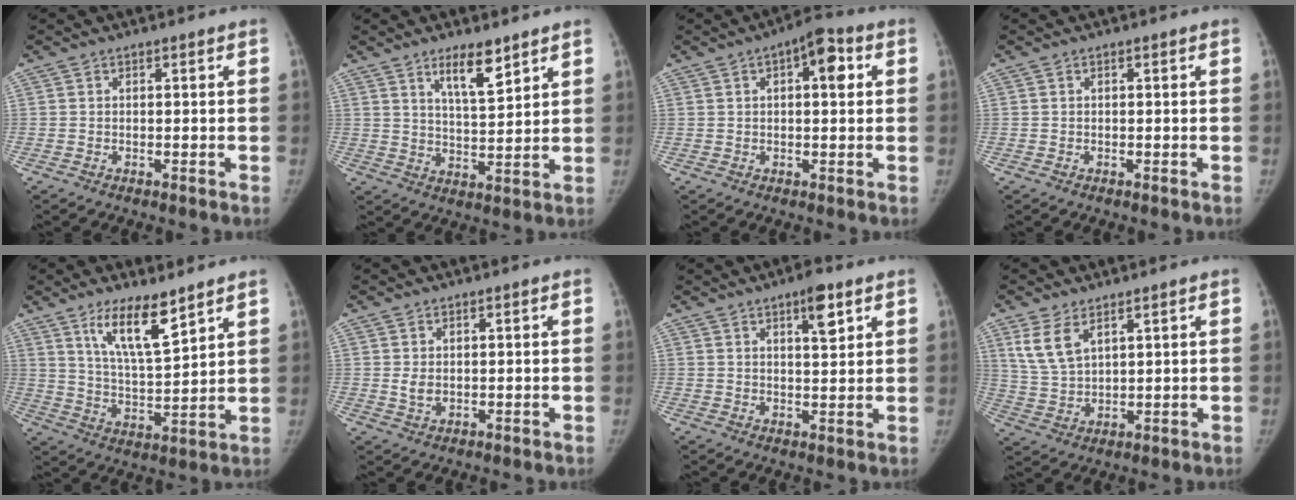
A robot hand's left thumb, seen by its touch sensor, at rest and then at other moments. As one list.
[{"total": 7.5, "force": [5.1, 2.0, 5.2], "torque": [-0.074, -0.039, 0.089]}, {"total": 7.2, "force": [2.0, 3.0, 6.2], "torque": [-0.070, 0.012, 0.021]}, {"total": 0.0}, {"total": 10.7, "force": [7.2, 2.5, 7.6], "torque": [-0.123, -0.055, 0.138]}, {"total": 2.3, "force": [0.3, 1.5, 1.7], "torque": [-0.028, -0.006, 0.010]}, {"total": 5.6, "force": [3.1, 1.7, 4.4], "torque": [-0.055, -0.017, 0.046]}, {"total": 7.2, "force": [4.1, 3.6, 4.7], "torque": [-0.090, -0.014, 0.093]}]